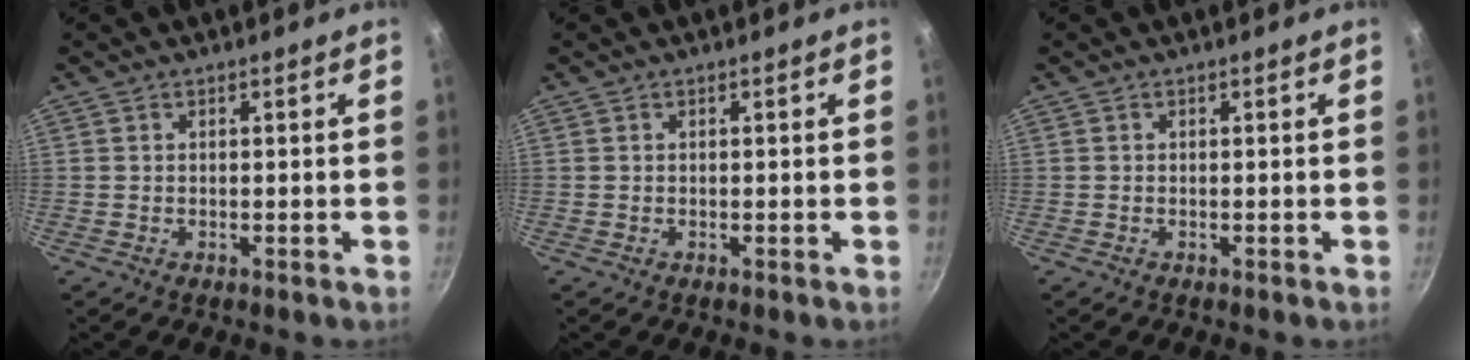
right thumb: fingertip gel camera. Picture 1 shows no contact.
{"total": 0.0}
{"total": 0.0}